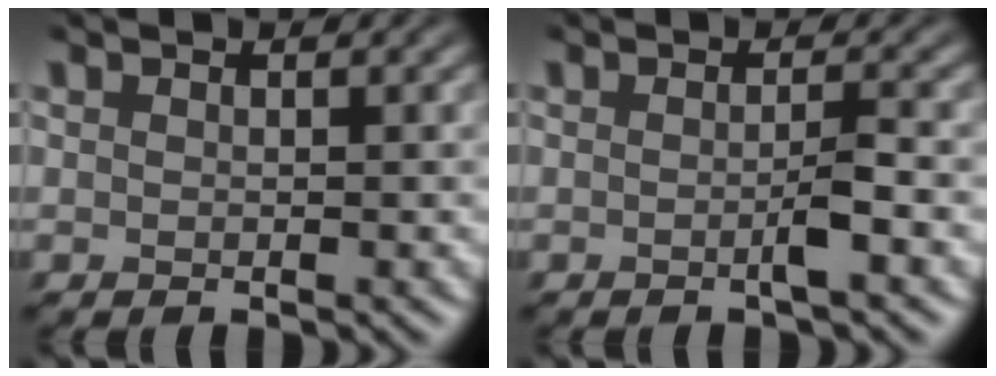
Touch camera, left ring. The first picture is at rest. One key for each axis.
{"total": 2.1, "fx": -1.5, "fy": 0.0, "fz": 1.4, "tx": -0.027, "ty": -0.006, "tz": -0.030}